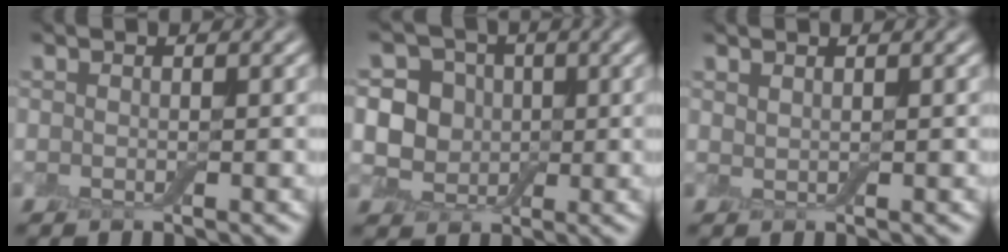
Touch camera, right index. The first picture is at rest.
{"total": 6.8, "force": [0.7, 6.1, 3.0], "torque": [-0.041, 0.029, -0.015]}
{"total": 0.6, "force": [0.5, 0.2, 0.1], "torque": [-0.005, 0.002, 0.013]}